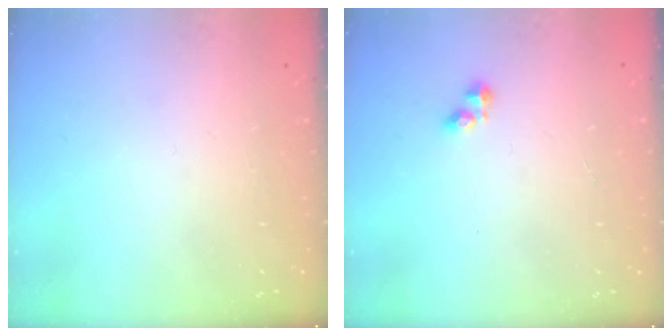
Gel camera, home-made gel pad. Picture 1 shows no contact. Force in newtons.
{"total": 2.1, "press": 2.1, "slide": 0.3}